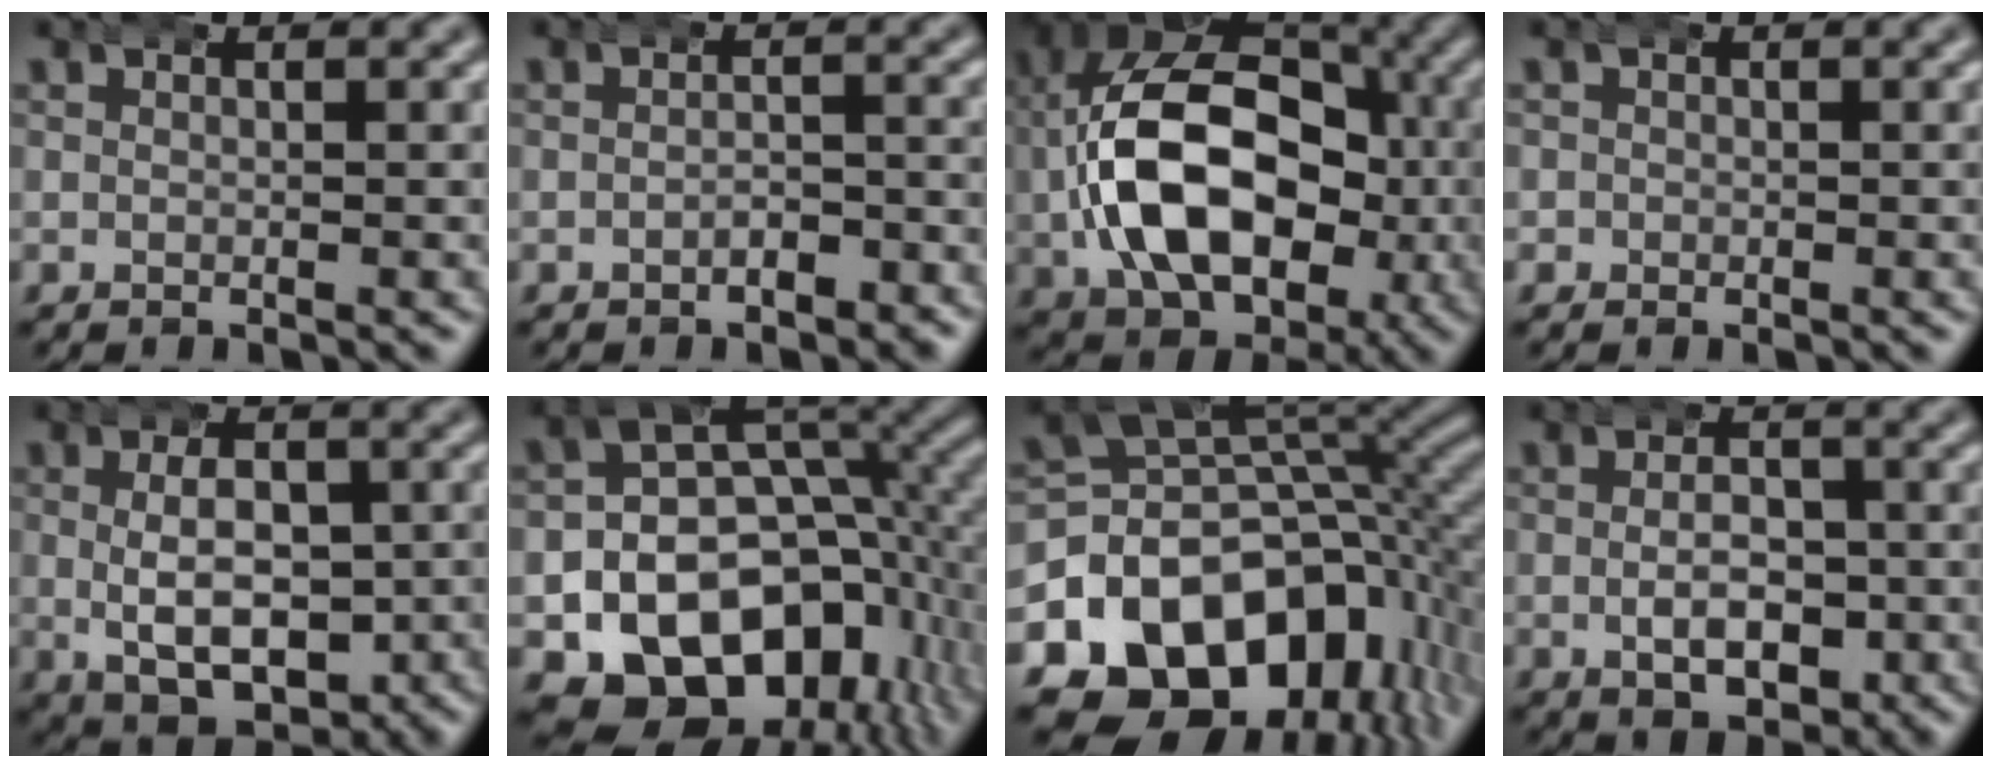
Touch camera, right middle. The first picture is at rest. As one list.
[{"total": 2.0, "force": [-1.7, 0.7, 0.8], "torque": [-0.005, -0.001, -0.033]}, {"total": 15.9, "force": [-1.1, 11.4, 11.0], "torque": [-0.224, -0.048, -0.002]}, {"total": 0.9, "force": [-0.3, 0.8, -0.3], "torque": [0.001, -0.003, -0.006]}, {"total": 9.3, "force": [-3.6, 5.6, 6.5], "torque": [-0.086, -0.014, -0.052]}, {"total": 22.6, "force": [-6.2, 18.3, 11.7], "torque": [-0.256, -0.084, -0.092]}, {"total": 21.1, "force": [-5.2, 16.0, 12.6], "torque": [-0.227, -0.062, -0.073]}, {"total": 6.2, "force": [-2.4, 3.7, 4.4], "torque": [-0.043, -0.009, -0.040]}]